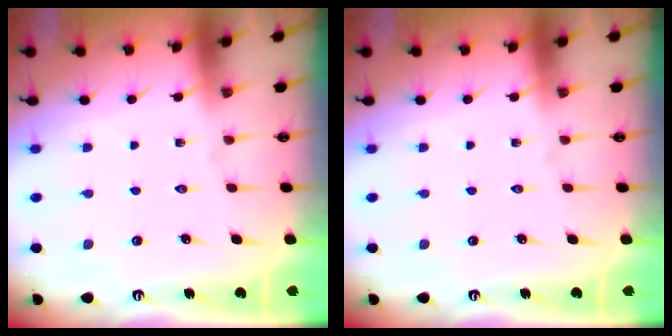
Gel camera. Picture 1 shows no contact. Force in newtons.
{"total": 0.0}